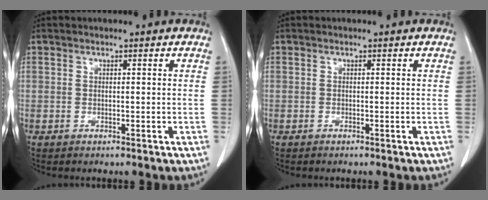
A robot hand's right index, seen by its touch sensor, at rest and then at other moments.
{"total": 0.0}